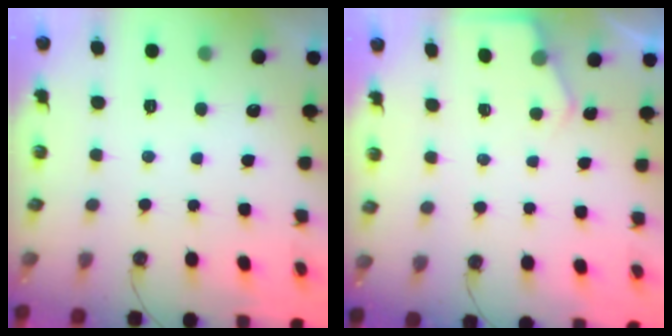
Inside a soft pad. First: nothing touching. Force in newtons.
{"total": 3.2, "press": 3.1, "slide": 0.5}